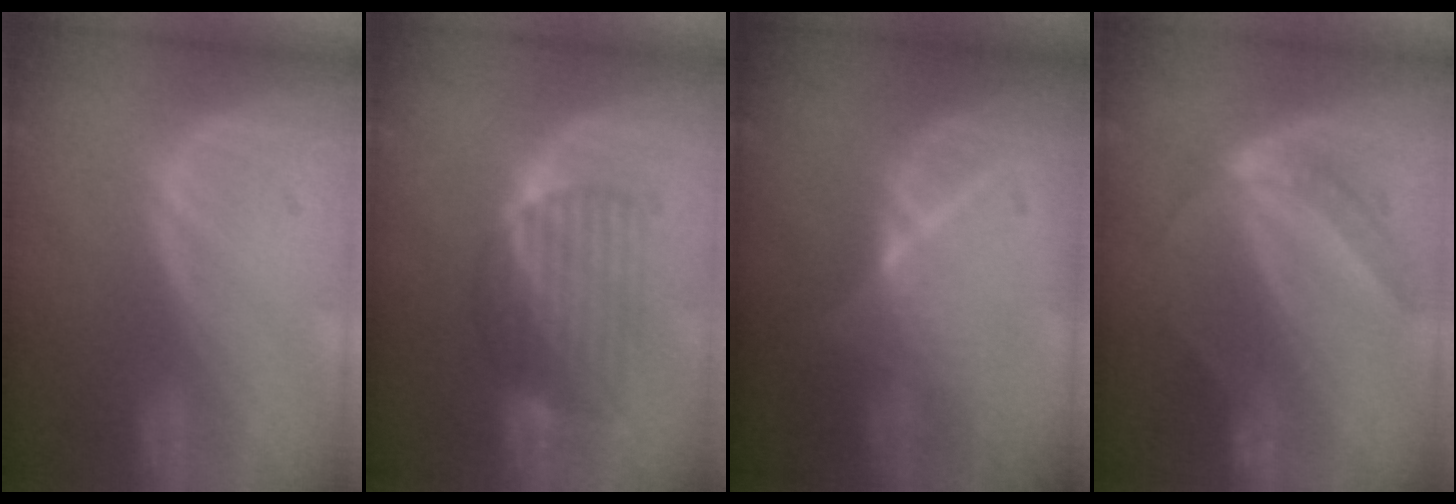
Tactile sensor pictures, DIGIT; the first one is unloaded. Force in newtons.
{"total": 6.7, "press": 6.4, "slide": 1.8}
{"total": 6.5, "press": 6.4, "slide": 1.0}
{"total": 6.1, "press": 5.1, "slide": 3.2}